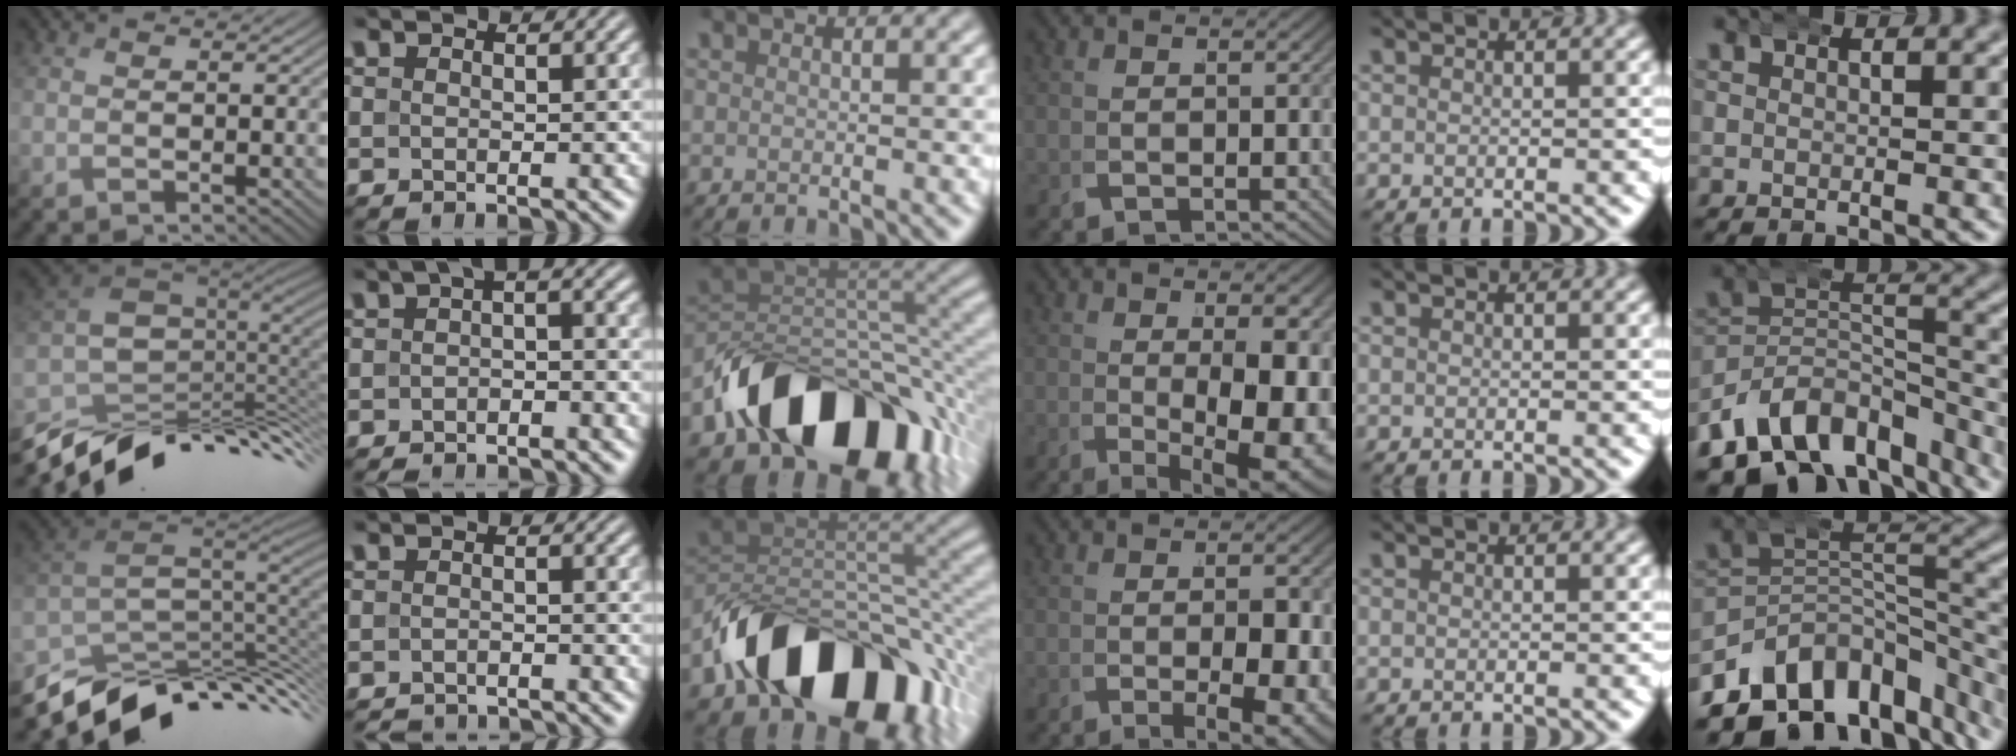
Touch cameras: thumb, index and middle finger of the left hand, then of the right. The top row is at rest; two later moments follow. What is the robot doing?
{"motion": "wrap", "object": "arm wrap"}